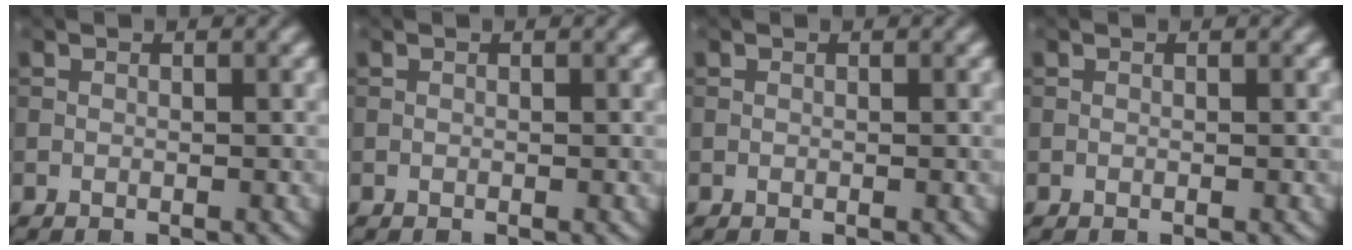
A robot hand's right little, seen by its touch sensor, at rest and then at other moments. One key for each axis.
{"total": 0.0}
{"total": 0.0}
{"total": 0.0}